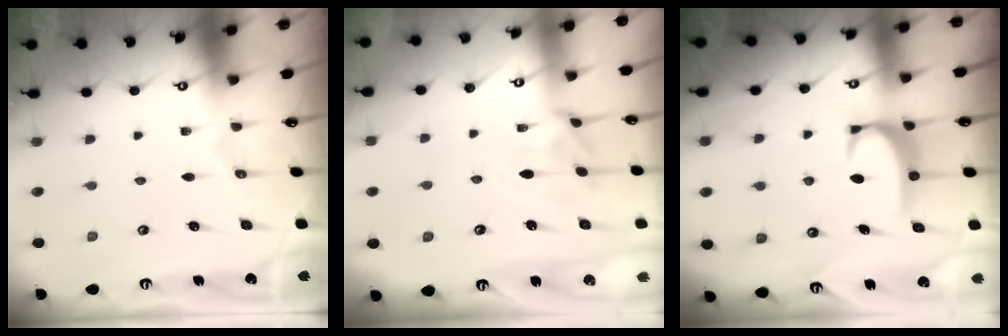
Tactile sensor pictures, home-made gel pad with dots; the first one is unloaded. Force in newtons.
{"total": 1.2, "press": 0.7, "slide": 1.0}
{"total": 4.0, "press": 3.9, "slide": 0.5}